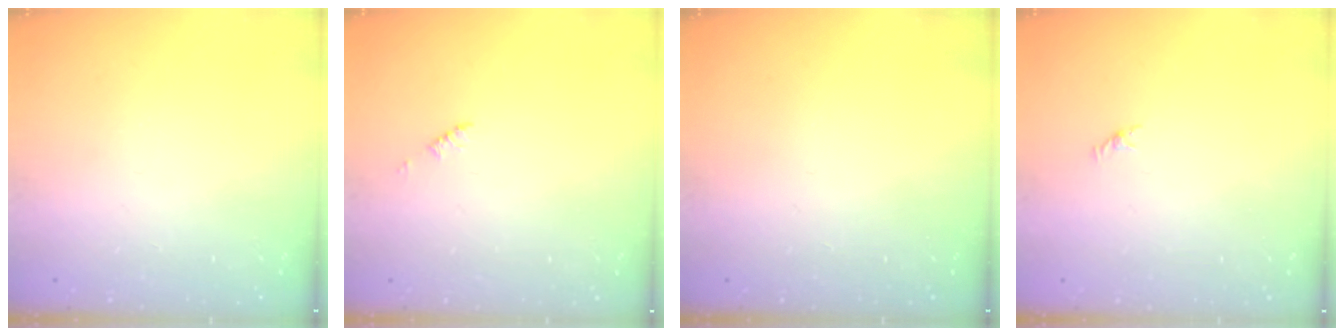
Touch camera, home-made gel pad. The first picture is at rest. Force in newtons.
{"total": 1.2, "press": 1.2, "slide": 0.2}
{"total": 0.0}
{"total": 0.5, "press": 0.3, "slide": 0.4}